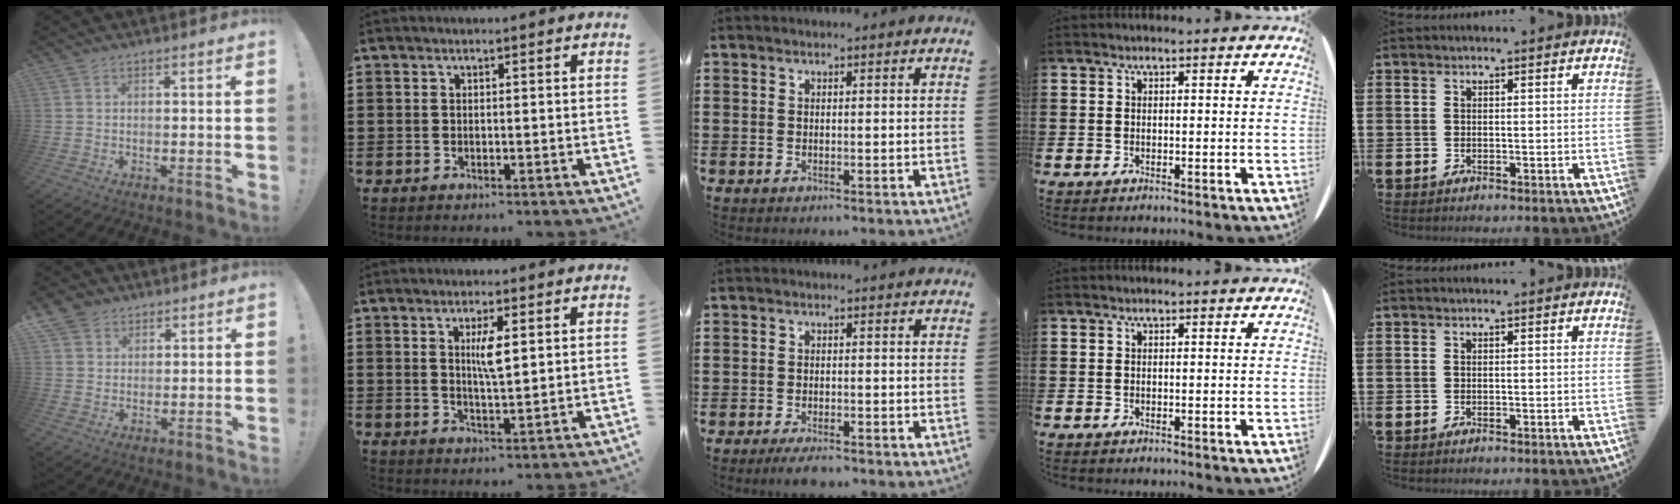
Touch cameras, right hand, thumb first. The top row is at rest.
{"thumb": {"total": 4.9, "force": [3.1, 3.8, 0.8], "torque": [-0.012, -0.014, 0.060]}, "index": {"total": 3.7, "force": [1.1, 0.8, 3.4], "torque": [-0.062, 0.002, 0.014]}, "middle": {"total": 2.2, "force": [-1.9, 0.3, 0.9], "torque": [-0.018, 0.001, -0.037]}}